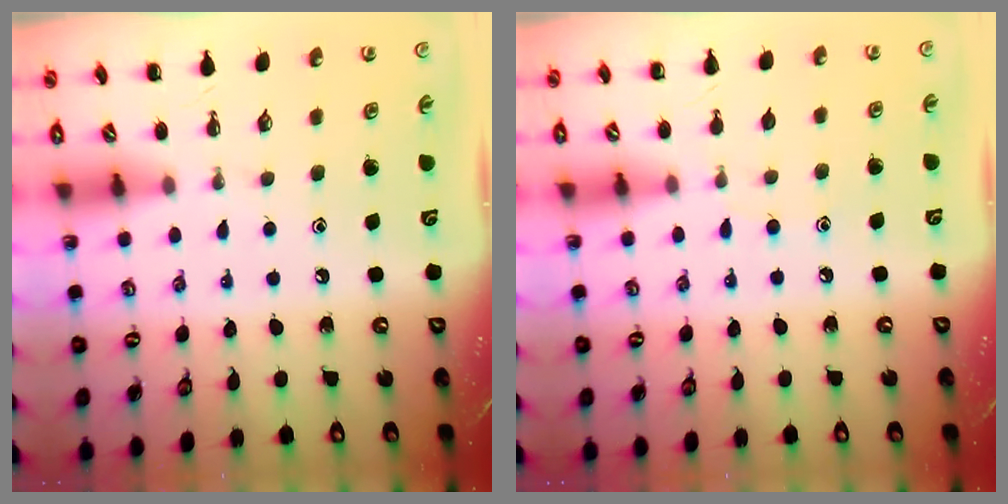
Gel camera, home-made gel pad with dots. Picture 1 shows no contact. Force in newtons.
{"total": 4.9, "press": 4.6, "slide": 1.7}